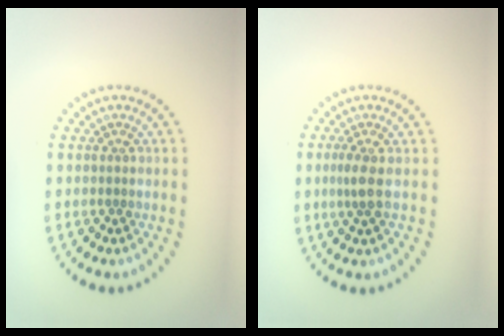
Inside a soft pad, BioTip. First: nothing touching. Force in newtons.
{"total": 1.8, "press": 1.5, "slide": 1.0}